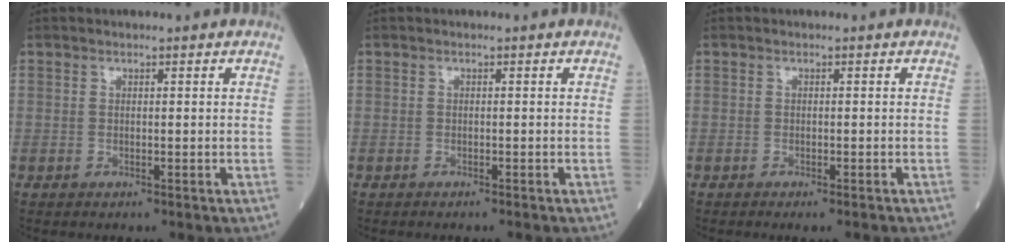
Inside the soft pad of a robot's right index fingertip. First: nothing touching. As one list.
[{"total": 1.4, "force": [-1.3, 0.0, 0.6], "torque": [-0.007, 0.000, -0.015]}, {"total": 2.5, "force": [-2.2, 0.3, 1.2], "torque": [-0.009, -0.005, -0.029]}]